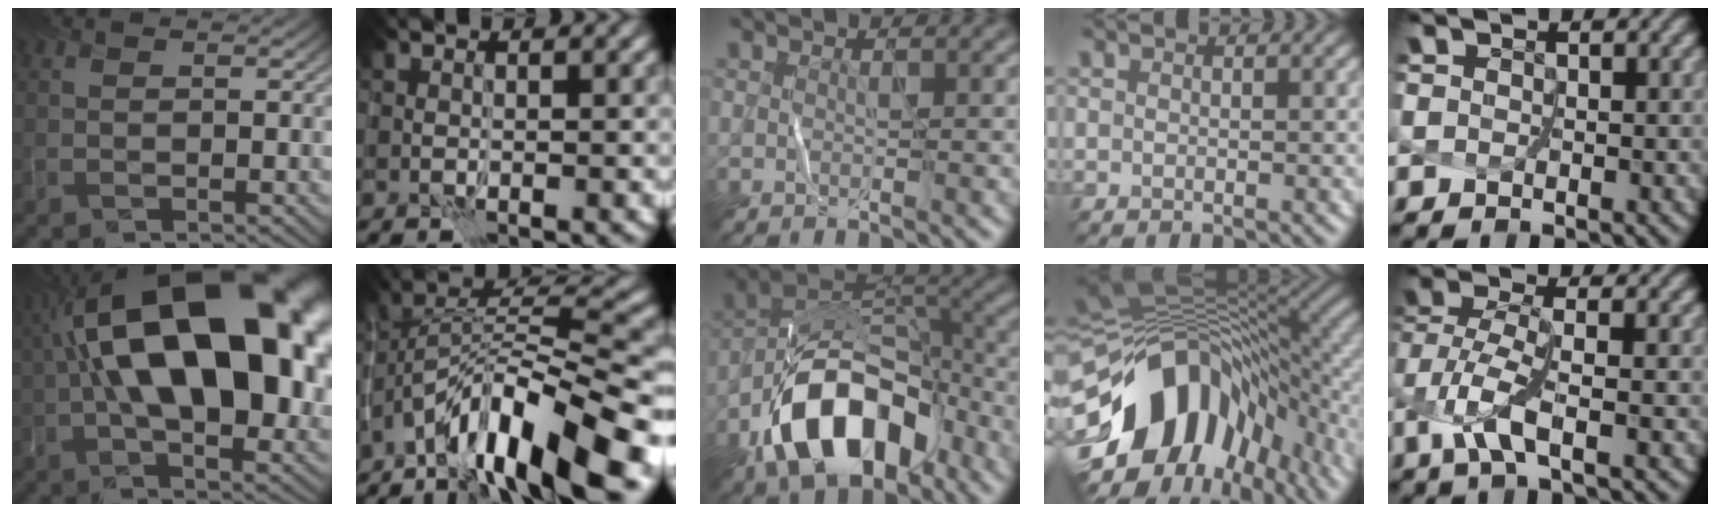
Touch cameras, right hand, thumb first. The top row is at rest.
{"thumb": {"total": 21.7, "force": [3.5, 11.0, 18.4], "torque": [-0.303, 0.026, 0.050]}, "index": {"total": 14.2, "force": [-8.5, 3.7, 10.8], "torque": [-0.187, 0.022, -0.151]}, "middle": {"total": 12.2, "force": [-6.6, 6.5, 8.0], "torque": [-0.140, 0.006, -0.123]}, "ring": {"total": 15.4, "force": [-5.0, 9.8, 10.7], "torque": [-0.211, -0.002, -0.062]}, "little": {"total": 3.7, "force": [-1.3, 1.0, 3.4], "torque": [-0.086, 0.001, -0.021]}}